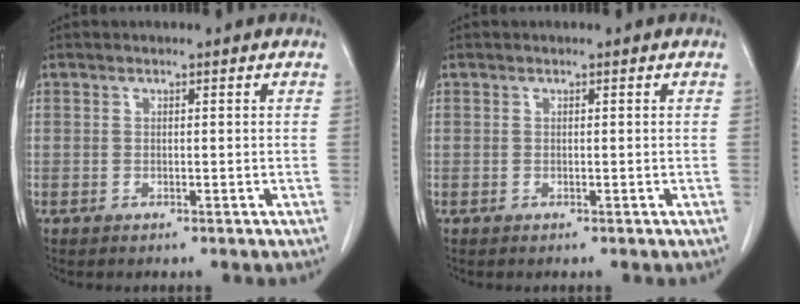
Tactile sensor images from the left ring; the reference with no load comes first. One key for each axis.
{"total": 0.0}